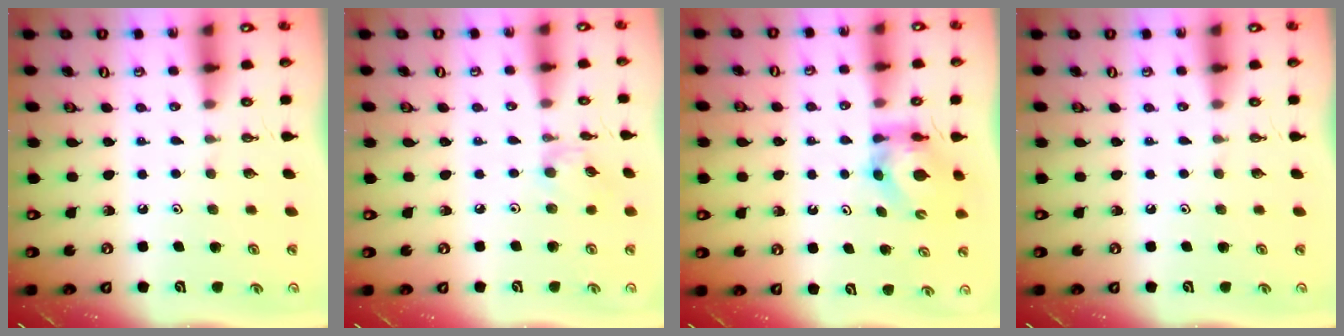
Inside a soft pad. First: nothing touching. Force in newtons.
{"total": 4.6, "press": 4.6, "slide": 0.5}
{"total": 7.4, "press": 7.4, "slide": 0.6}
{"total": 0.0}